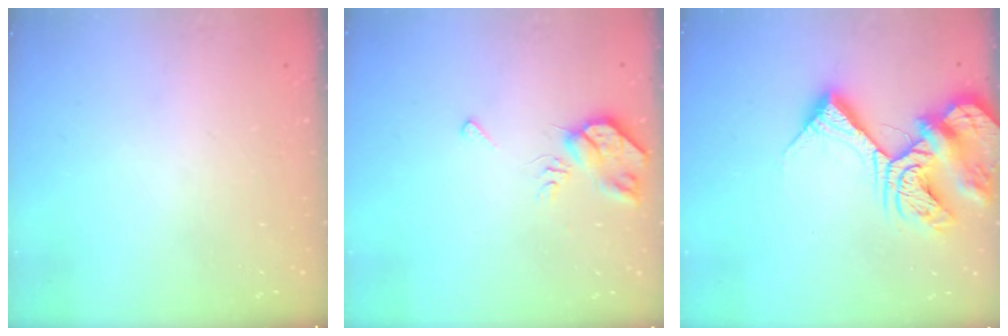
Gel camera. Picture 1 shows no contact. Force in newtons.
{"total": 7.4, "press": 7.4, "slide": 1.1}
{"total": 14.4, "press": 14.3, "slide": 1.6}